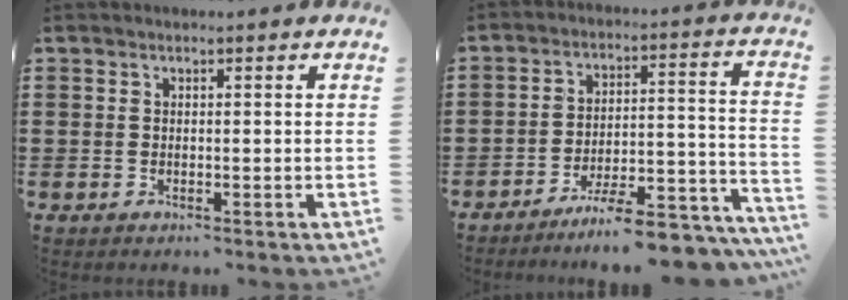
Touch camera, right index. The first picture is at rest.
{"total": 9.1, "force": [-8.0, 1.0, 4.1], "torque": [-0.052, 0.024, -0.149]}